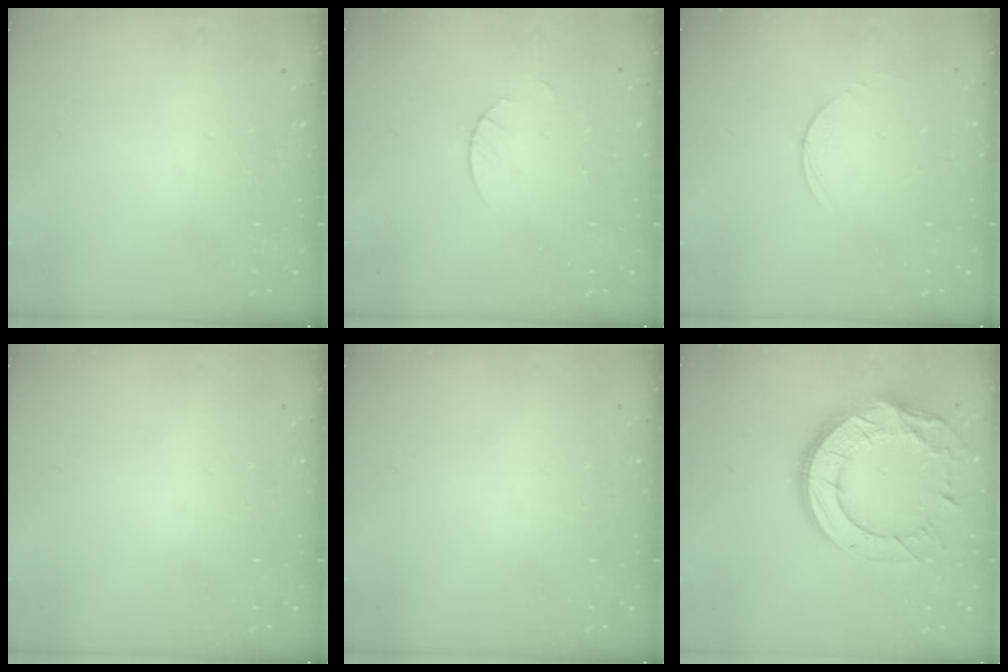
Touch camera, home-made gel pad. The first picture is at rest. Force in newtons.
{"total": 1.9, "press": 1.9, "slide": 0.2}
{"total": 3.0, "press": 3.0, "slide": 0.3}
{"total": 0.0}
{"total": 0.0}
{"total": 20.2, "press": 20.1, "slide": 1.7}